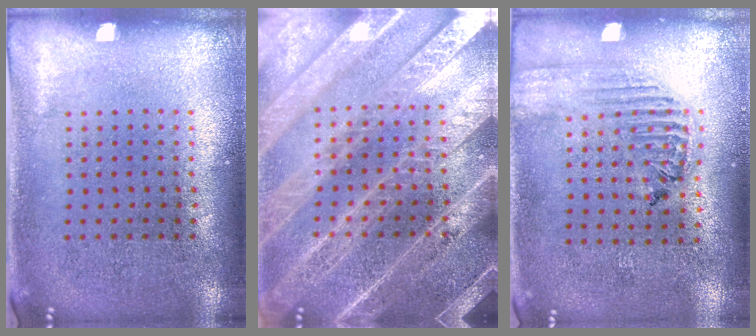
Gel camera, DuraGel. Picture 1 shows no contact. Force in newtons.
{"total": 5.7, "press": 5.7, "slide": 0.8}
{"total": 1.6, "press": 1.6, "slide": 0.4}